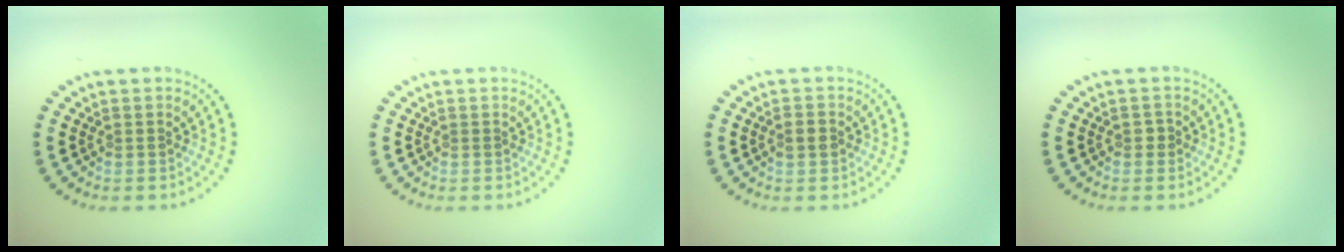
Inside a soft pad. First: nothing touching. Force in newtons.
{"total": 0.0}
{"total": 1.0, "press": 1.0, "slide": 0.0}
{"total": 0.7, "press": 0.7, "slide": 0.1}